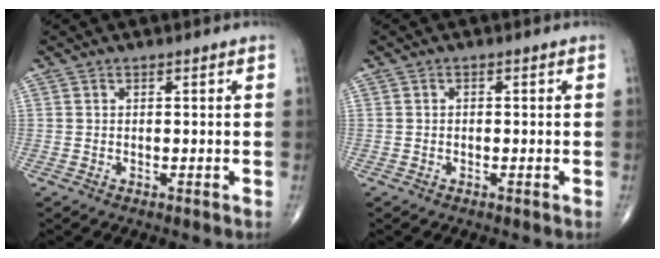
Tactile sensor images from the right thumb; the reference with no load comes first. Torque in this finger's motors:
{"motor_torque": [-0.42, -0.26, -0.07, 0.24, -0.06]}